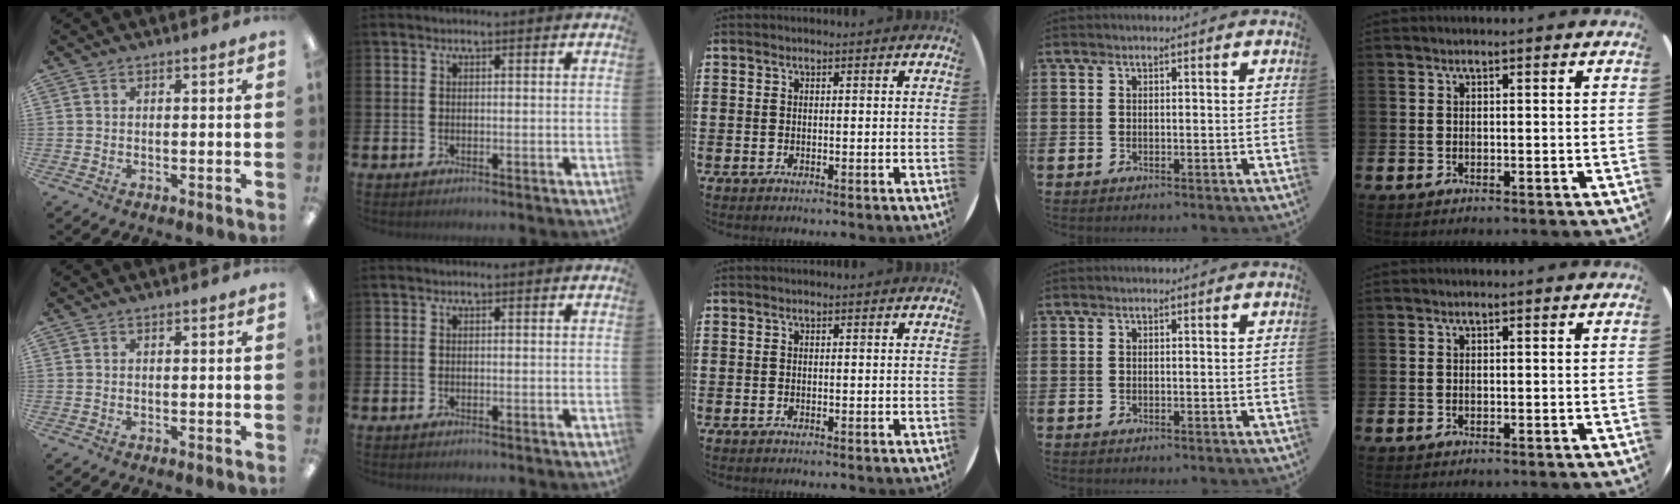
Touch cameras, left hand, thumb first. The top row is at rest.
{}